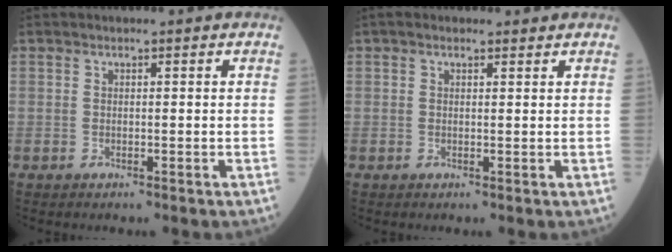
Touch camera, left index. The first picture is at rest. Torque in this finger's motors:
{"motor_torque": [0.40, -0.45, 0.08, -0.01]}